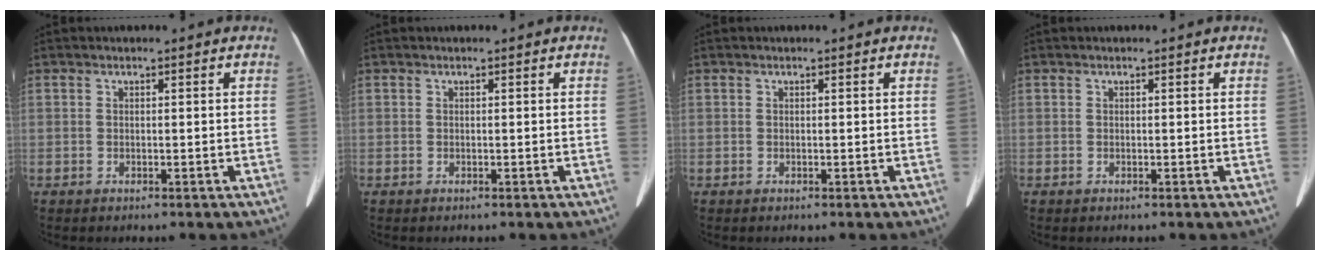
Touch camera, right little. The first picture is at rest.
{"total": 0.0}
{"total": 0.0}
{"total": 0.0}